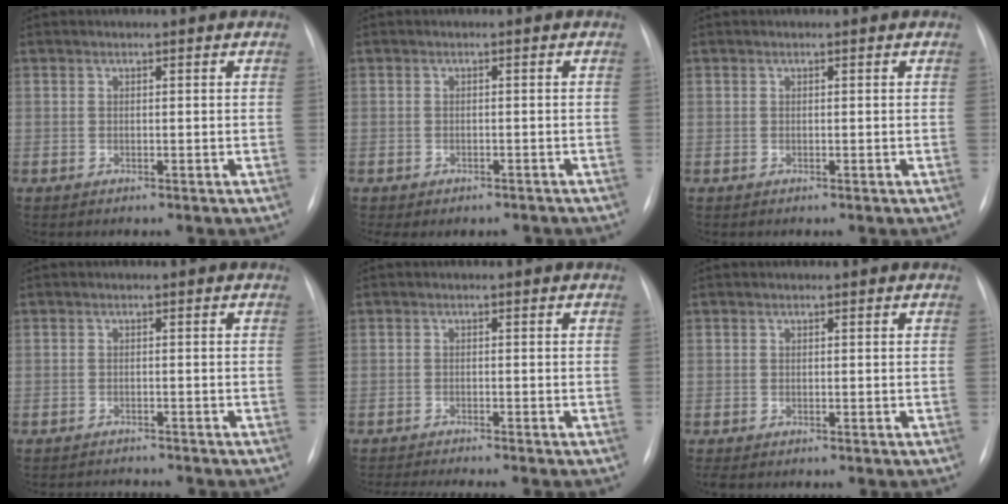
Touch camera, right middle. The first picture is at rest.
{"total": 4.1, "force": [-3.3, 2.3, 0.9], "torque": [-0.006, 0.011, -0.038]}
{"total": 0.0}
{"total": 3.0, "force": [-3.0, 0.2, 0.1], "torque": [0.000, -0.007, -0.043]}
{"total": 6.4, "force": [-5.8, -0.6, 2.8], "torque": [-0.031, -0.012, -0.088]}
{"total": 0.6, "force": [-0.5, 0.1, 0.3], "torque": [-0.004, -0.002, -0.009]}